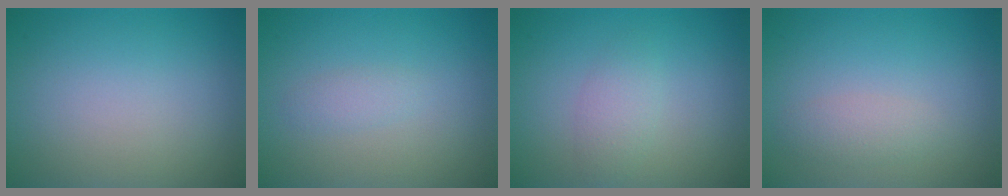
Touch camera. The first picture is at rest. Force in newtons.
{"total": 1.0, "press": 1.0, "slide": 0.0}
{"total": 2.3, "press": 2.3, "slide": 0.0}
{"total": 1.5, "press": 1.5, "slide": 0.1}